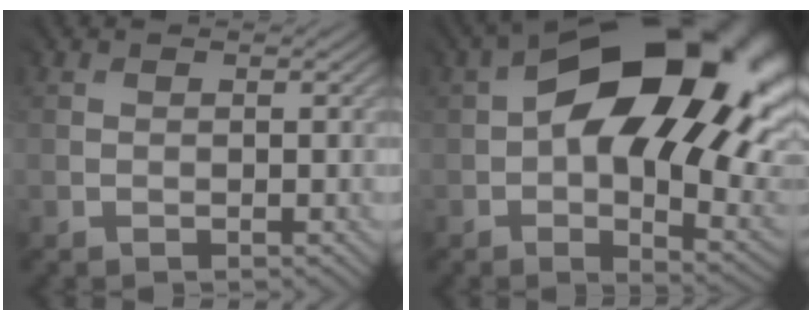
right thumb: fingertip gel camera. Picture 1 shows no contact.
{"total": 20.1, "force": [4.6, 11.7, 15.8], "torque": [-0.257, 0.006, 0.091]}